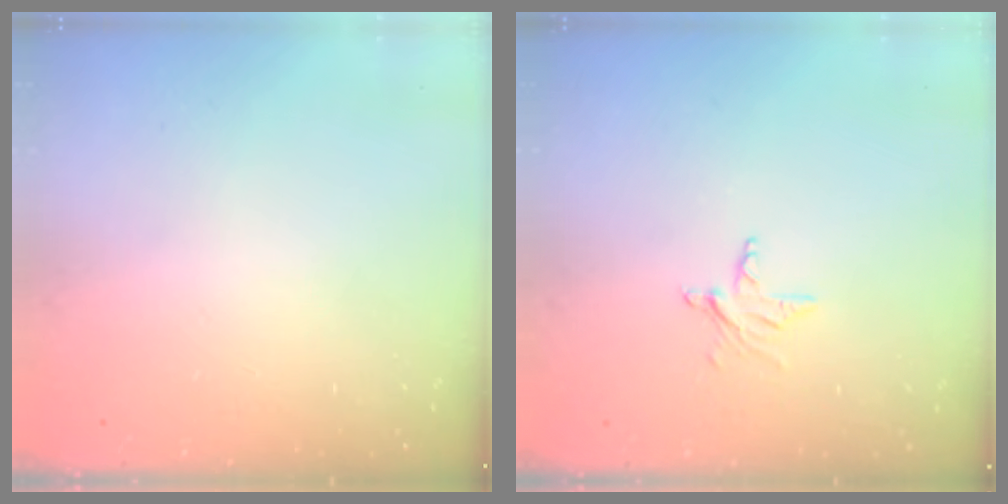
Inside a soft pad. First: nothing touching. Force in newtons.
{"total": 3.7, "press": 3.7, "slide": 0.4}